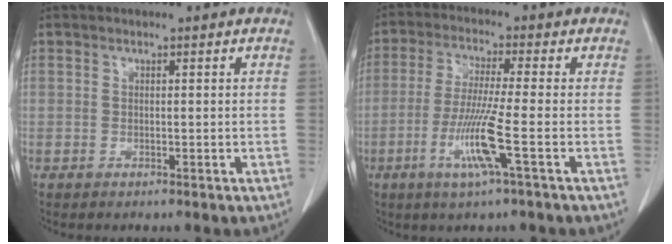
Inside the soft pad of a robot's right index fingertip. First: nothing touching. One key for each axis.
{"total": 8.4, "fx": -2.9, "fy": -0.9, "fz": 7.8, "tx": -0.158, "ty": -0.019, "tz": -0.062}